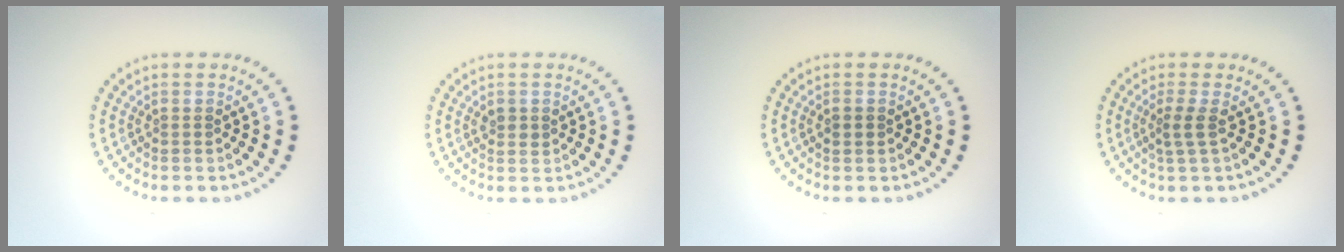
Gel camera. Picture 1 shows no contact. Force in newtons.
{"total": 1.2, "press": 1.2, "slide": 0.2}
{"total": 0.7, "press": 0.7, "slide": 0.1}
{"total": 1.9, "press": 1.4, "slide": 1.4}